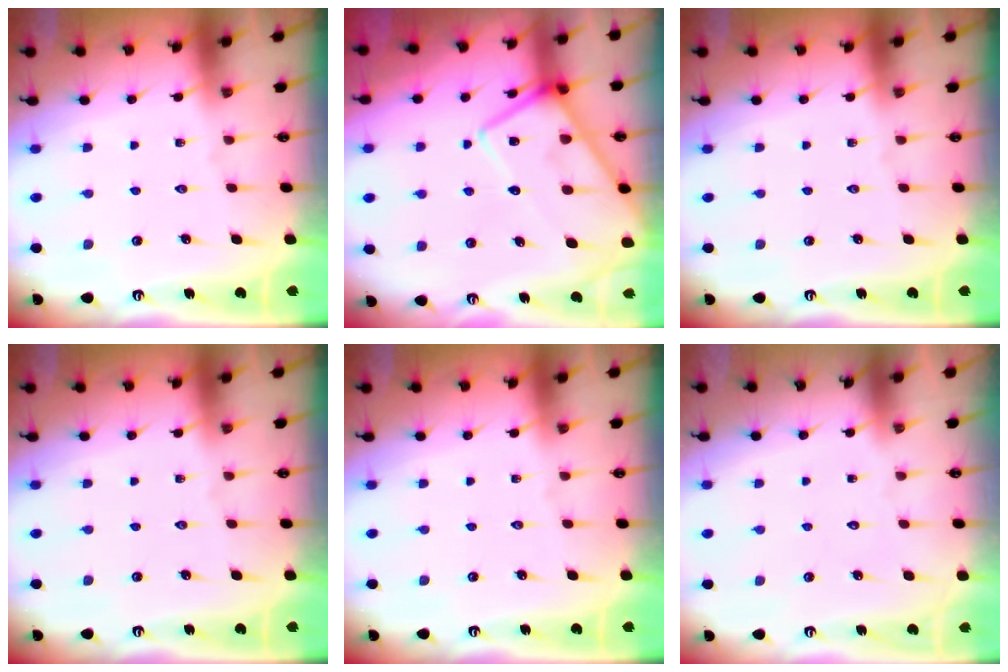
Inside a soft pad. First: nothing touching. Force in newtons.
{"total": 14.7, "press": 14.6, "slide": 1.2}
{"total": 0.0}
{"total": 0.0}
{"total": 0.0}
{"total": 1.8, "press": 1.8, "slide": 0.0}